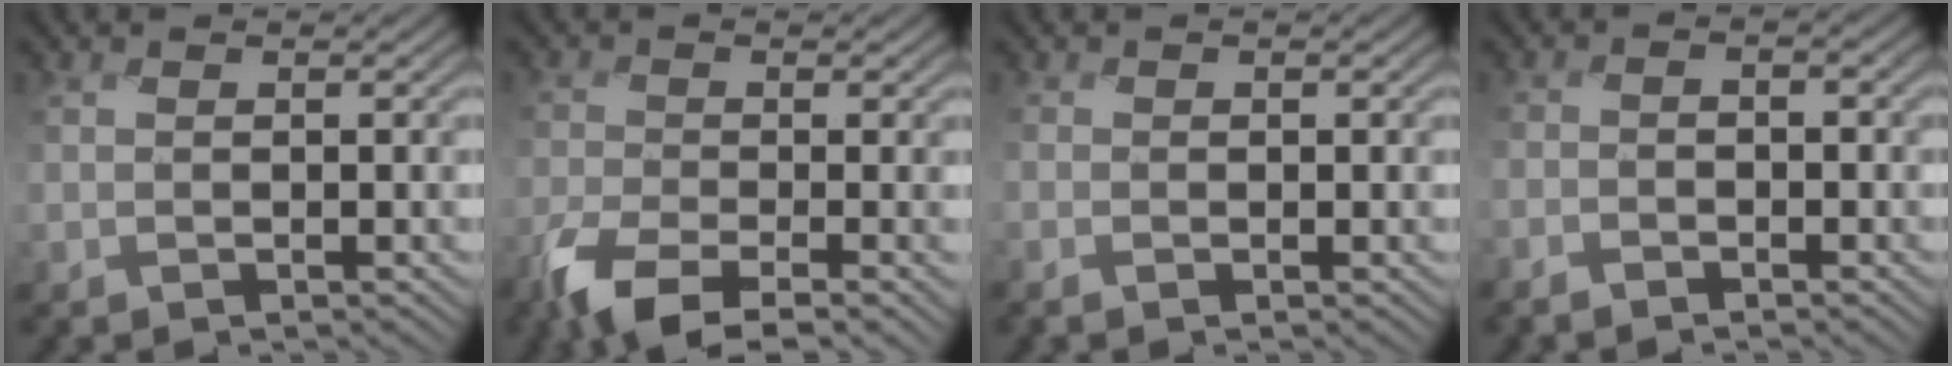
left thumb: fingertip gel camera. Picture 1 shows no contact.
{"total": 5.5, "force": [-4.2, 1.3, 3.3], "torque": [-0.067, -0.006, -0.095]}
{"total": 0.7, "force": [-0.3, -0.2, -0.6], "torque": [0.015, -0.001, -0.008]}
{"total": 1.5, "force": [-1.5, 0.0, -0.1], "torque": [0.007, 0.005, -0.038]}